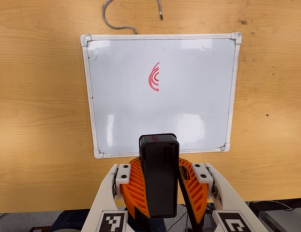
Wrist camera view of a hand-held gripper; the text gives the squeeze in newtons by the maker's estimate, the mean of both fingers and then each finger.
{"total": 10.8, "left": 11.1, "right": 10.6}